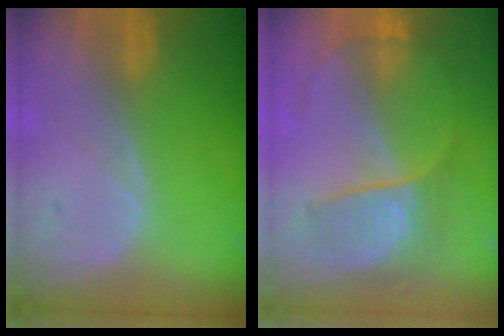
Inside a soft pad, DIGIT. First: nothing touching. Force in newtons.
{"total": 6.3, "press": 6.2, "slide": 0.8}